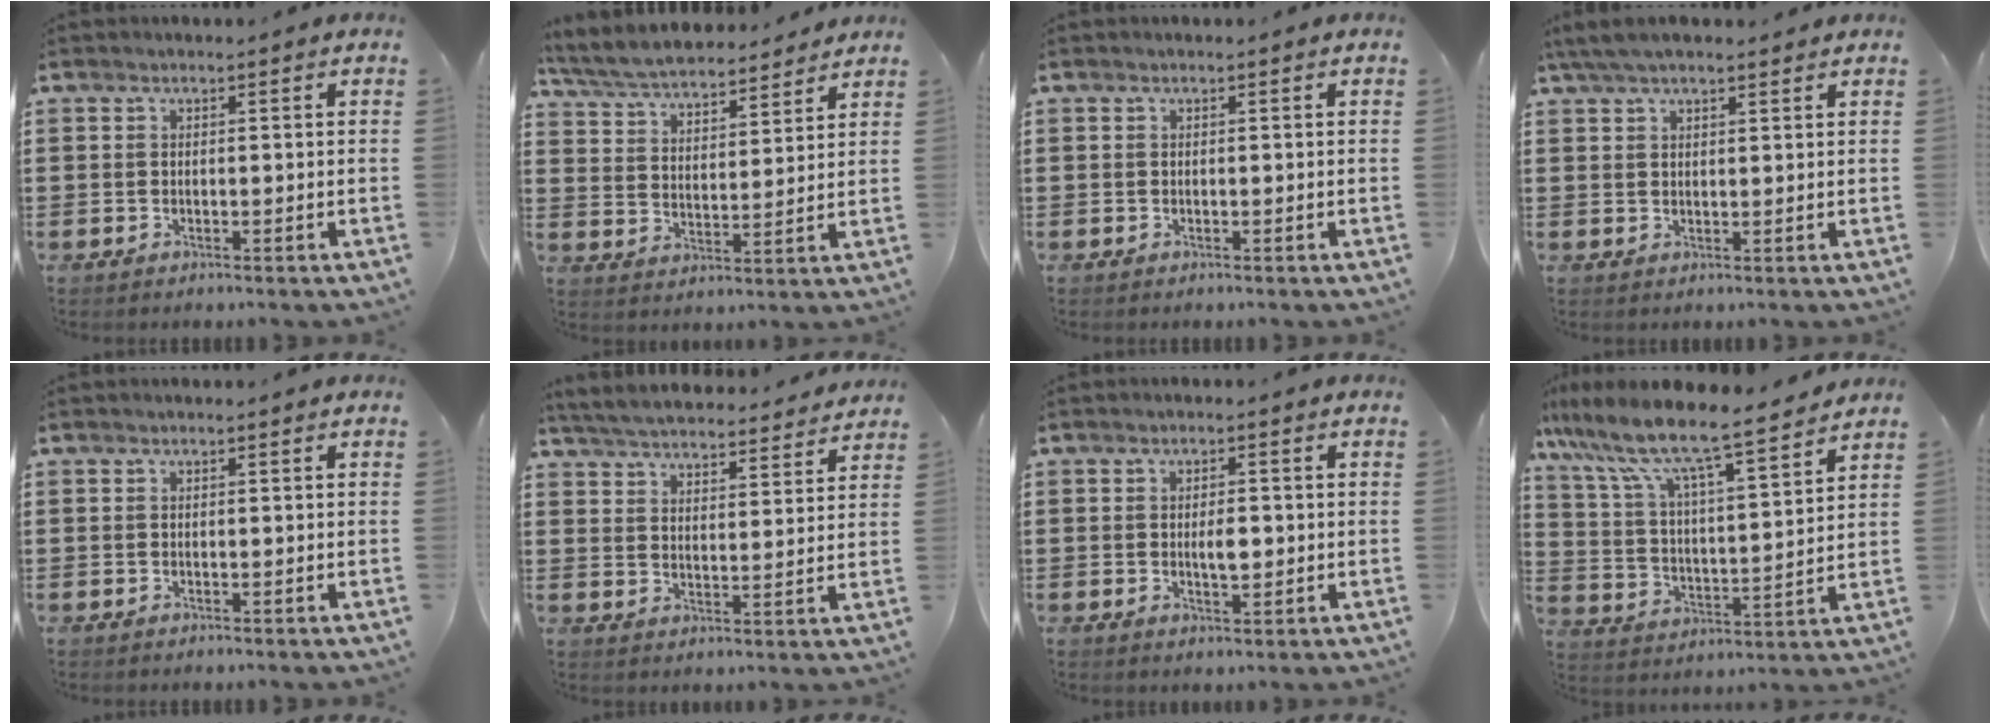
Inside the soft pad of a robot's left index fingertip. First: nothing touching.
{"total": 5.9, "force": [5.7, 0.7, 1.3], "torque": [-0.053, -0.029, 0.100]}
{"total": 0.0}
{"total": 3.8, "force": [3.0, 1.1, 2.1], "torque": [-0.049, 0.003, 0.056]}
{"total": 0.0}
{"total": 5.1, "force": [5.1, 0.3, 0.6], "torque": [-0.037, -0.031, 0.088]}
{"total": 2.9, "force": [-0.1, 1.1, 2.6], "torque": [-0.042, -0.003, -0.005]}
{"total": 8.8, "force": [7.7, 0.5, 4.1], "torque": [-0.113, -0.052, 0.126]}